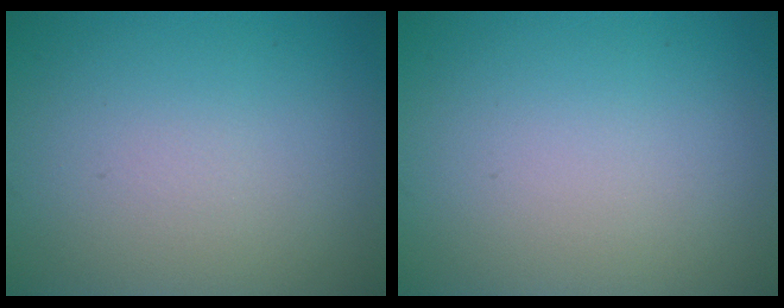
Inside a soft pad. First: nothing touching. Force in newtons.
{"total": 0.0}